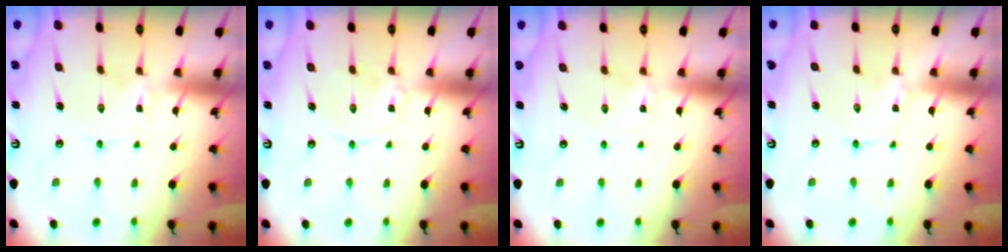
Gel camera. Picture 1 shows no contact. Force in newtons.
{"total": 0.6, "press": 0.5, "slide": 0.2}
{"total": 0.0}
{"total": 0.0}